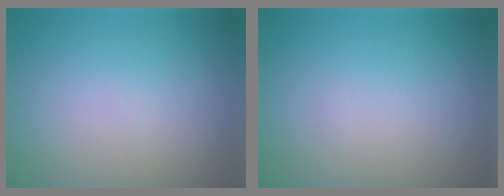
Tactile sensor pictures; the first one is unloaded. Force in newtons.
{"total": 0.0}